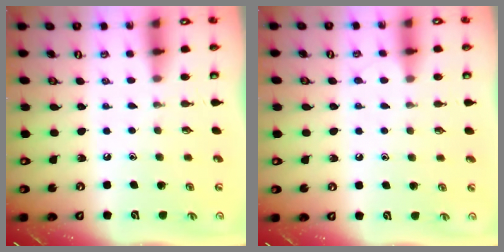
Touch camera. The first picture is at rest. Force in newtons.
{"total": 4.3, "press": 4.3, "slide": 0.5}